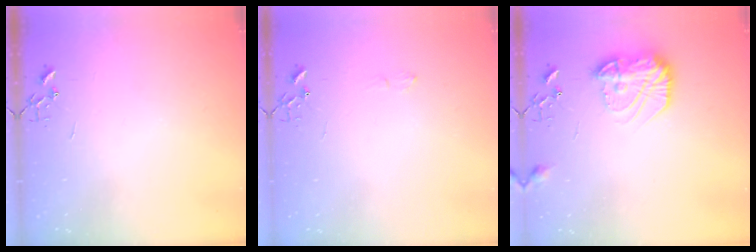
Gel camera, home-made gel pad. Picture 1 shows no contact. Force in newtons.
{"total": 4.6, "press": 4.6, "slide": 0.7}
{"total": 15.3, "press": 15.2, "slide": 1.0}